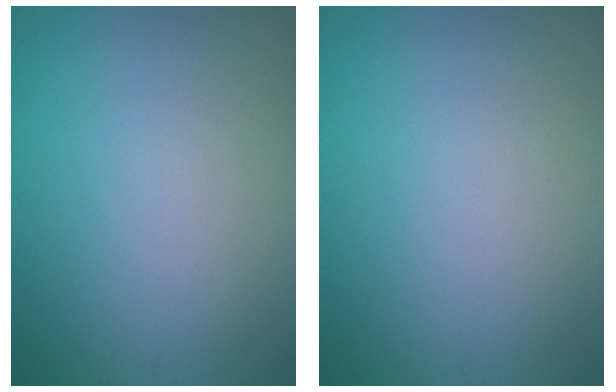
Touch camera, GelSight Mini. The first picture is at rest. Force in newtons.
{"total": 0.0}